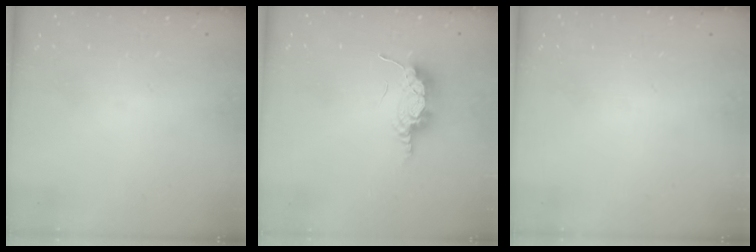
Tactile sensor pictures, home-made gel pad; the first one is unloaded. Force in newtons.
{"total": 10.0, "press": 8.6, "slide": 5.1}
{"total": 0.0}